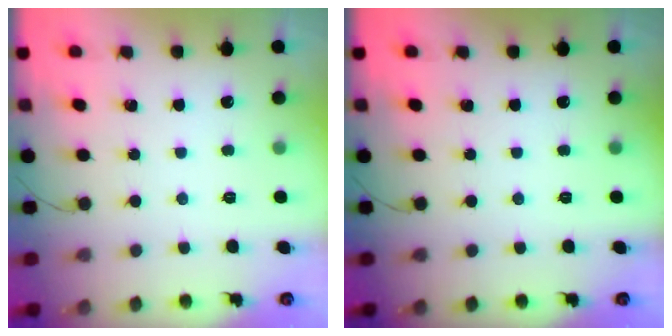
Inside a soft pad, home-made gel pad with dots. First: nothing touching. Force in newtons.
{"total": 0.0}